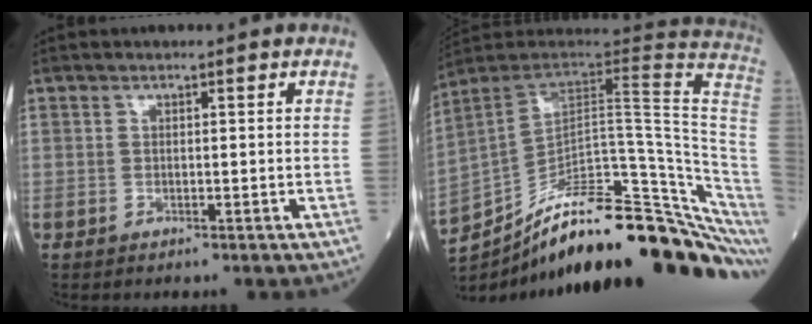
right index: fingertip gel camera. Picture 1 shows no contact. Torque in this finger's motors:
{"motor_torque": [-0.43, -1.61, 0.29, 0.12]}